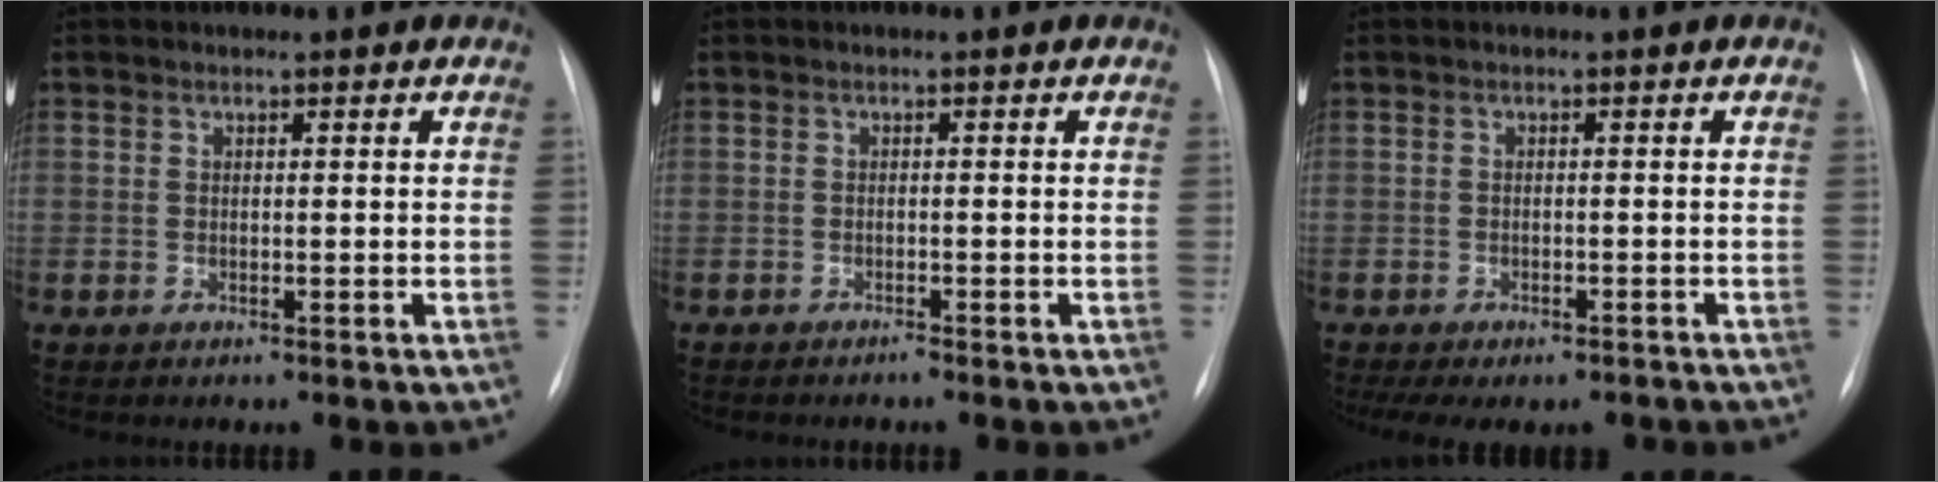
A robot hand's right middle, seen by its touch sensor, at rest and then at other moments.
{"total": 0.6, "force": [-0.6, -0.1, 0.1], "torque": [-0.003, -0.001, -0.012]}
{"total": 9.0, "force": [-7.2, 3.5, 4.2], "torque": [-0.066, 0.002, -0.091]}